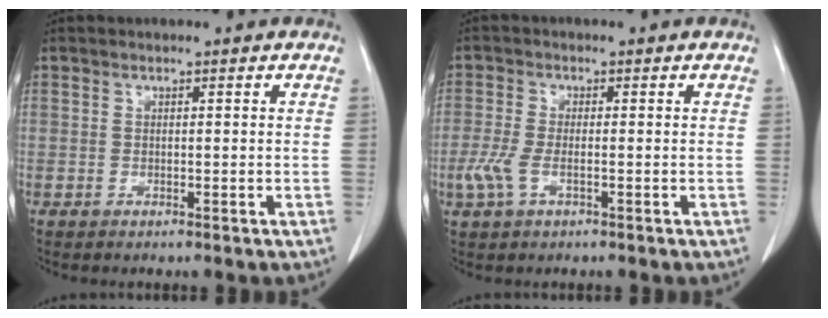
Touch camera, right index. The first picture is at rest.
{"total": 3.9, "force": [-1.3, 1.6, 3.3], "torque": [-0.090, -0.004, -0.025]}